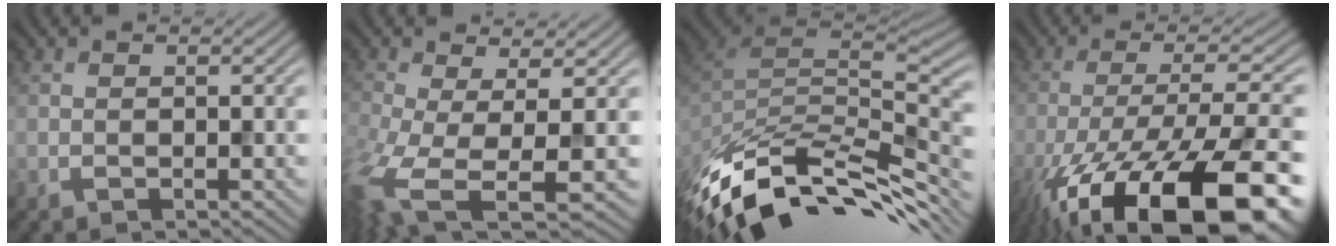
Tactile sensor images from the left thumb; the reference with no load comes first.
{"total": 8.1, "force": [-2.8, 3.3, 6.8], "torque": [-0.164, -0.043, -0.040]}
{"total": 12.9, "force": [-8.8, 6.0, 7.3], "torque": [-0.189, -0.013, -0.143]}
{"total": 18.5, "force": [-10.9, 6.1, 13.7], "torque": [-0.228, -0.038, -0.166]}